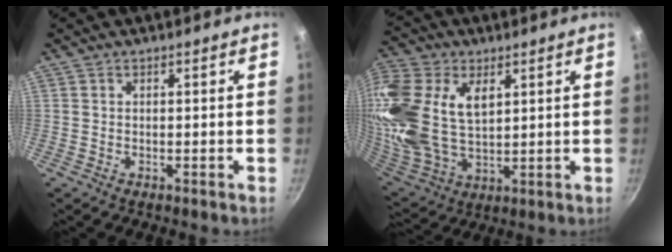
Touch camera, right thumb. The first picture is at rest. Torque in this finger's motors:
{"motor_torque": [1.47, 3.53, 0.78, -0.41, 0.37]}